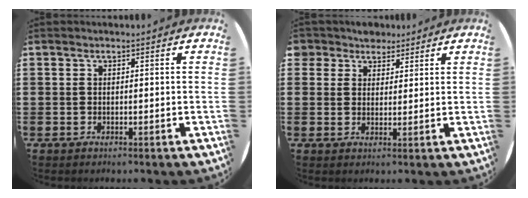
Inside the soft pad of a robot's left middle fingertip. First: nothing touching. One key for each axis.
{"total": 3.8, "fx": 3.1, "fy": 2.2, "fz": -0.2, "tx": -0.002, "ty": 0.000, "tz": 0.057}